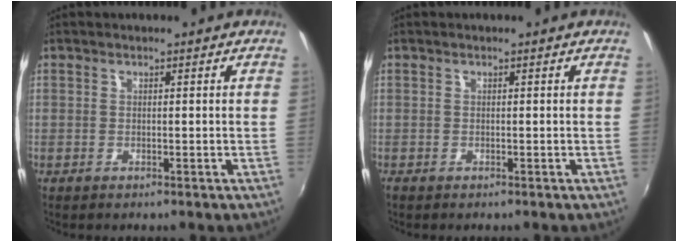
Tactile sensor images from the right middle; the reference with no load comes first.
{"total": 0.0}